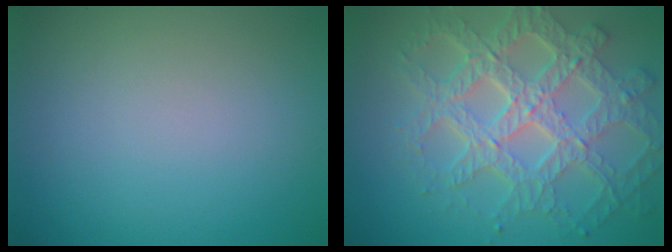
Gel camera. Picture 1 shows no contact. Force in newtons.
{"total": 8.0, "press": 5.9, "slide": 5.4}